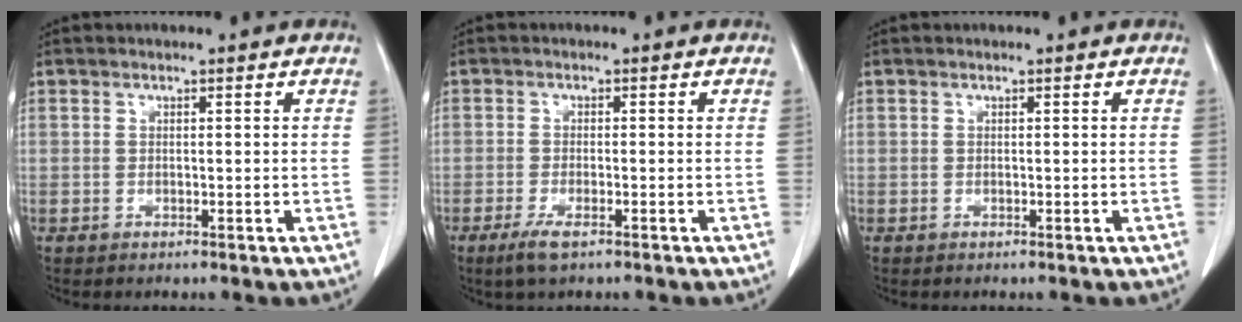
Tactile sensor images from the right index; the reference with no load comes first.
{"total": 2.9, "force": [-1.8, 0.6, 2.2], "torque": [-0.050, -0.005, -0.034]}
{"total": 0.0}